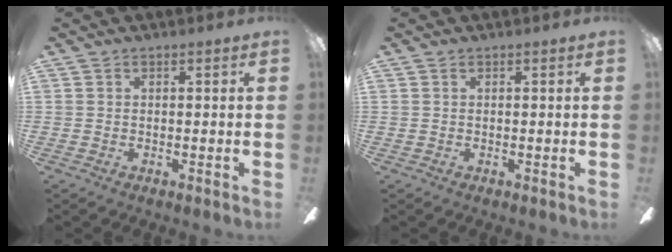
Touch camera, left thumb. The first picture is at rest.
{"total": 0.0}